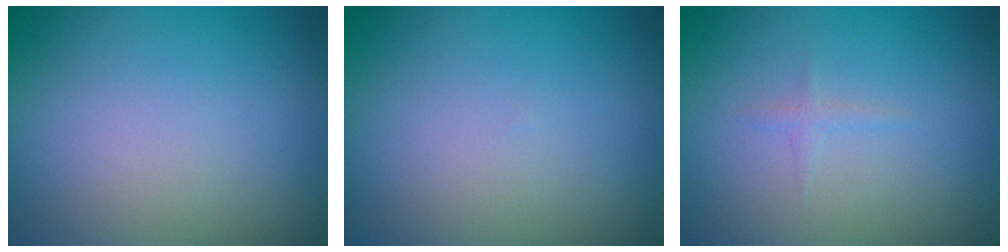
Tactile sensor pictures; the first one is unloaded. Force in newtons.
{"total": 0.0}
{"total": 0.6, "press": 0.6, "slide": 0.1}